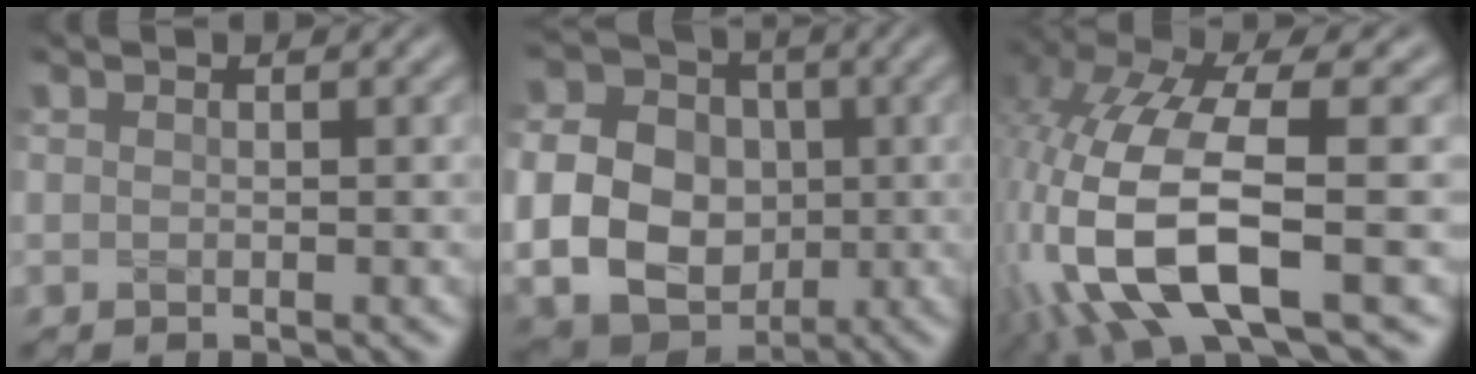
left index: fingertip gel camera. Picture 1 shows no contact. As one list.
[{"total": 10.2, "force": [-1.1, 8.6, 5.4], "torque": [-0.111, -0.024, -0.023]}, {"total": 12.3, "force": [-3.7, 4.2, 10.9], "torque": [-0.257, -0.002, -0.068]}]